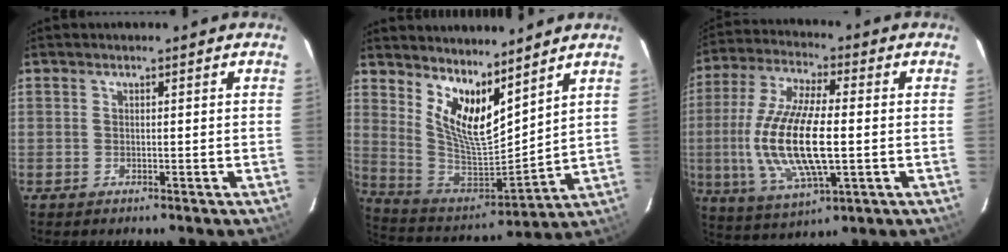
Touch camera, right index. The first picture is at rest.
{"total": 13.4, "force": [9.0, 4.4, 8.9], "torque": [-0.164, -0.020, 0.175]}
{"total": 17.3, "force": [-1.6, 5.3, 16.4], "torque": [-0.335, -0.007, -0.028]}